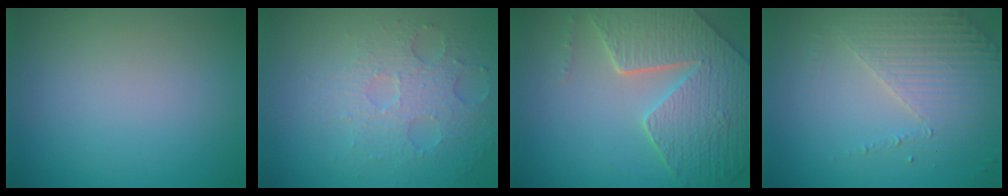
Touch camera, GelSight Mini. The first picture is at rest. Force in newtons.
{"total": 4.0, "press": 3.2, "slide": 2.5}
{"total": 8.6, "press": 6.2, "slide": 5.9}
{"total": 4.3, "press": 3.2, "slide": 2.9}